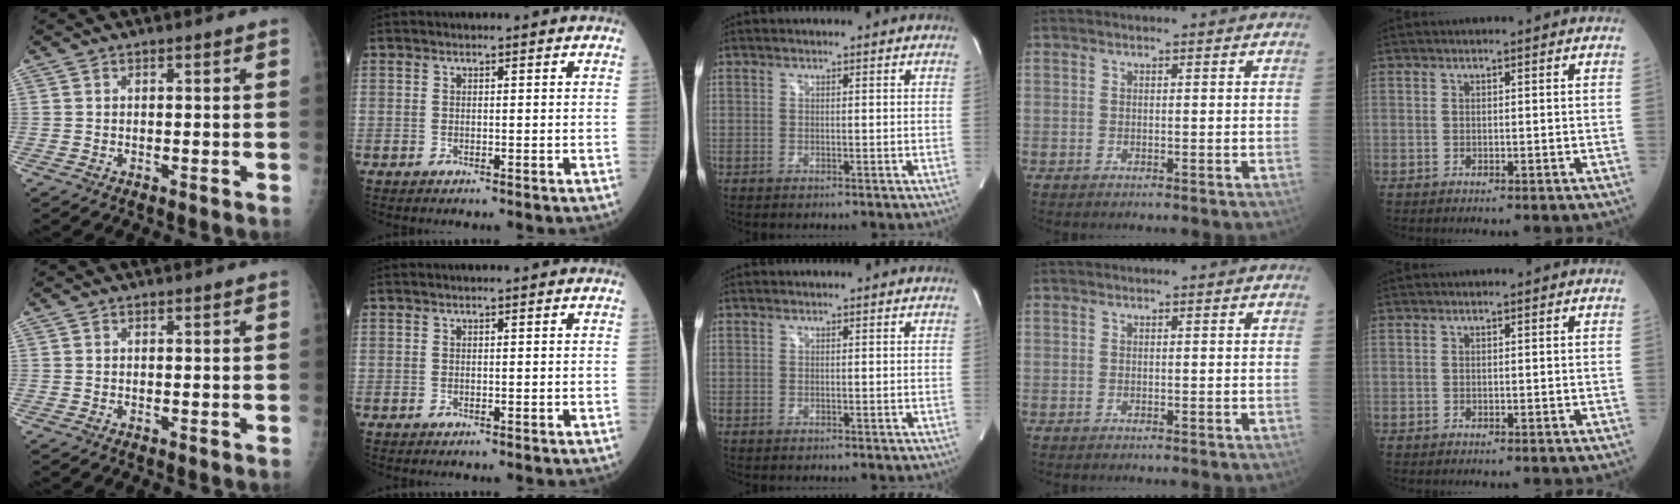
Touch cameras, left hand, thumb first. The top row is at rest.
{}